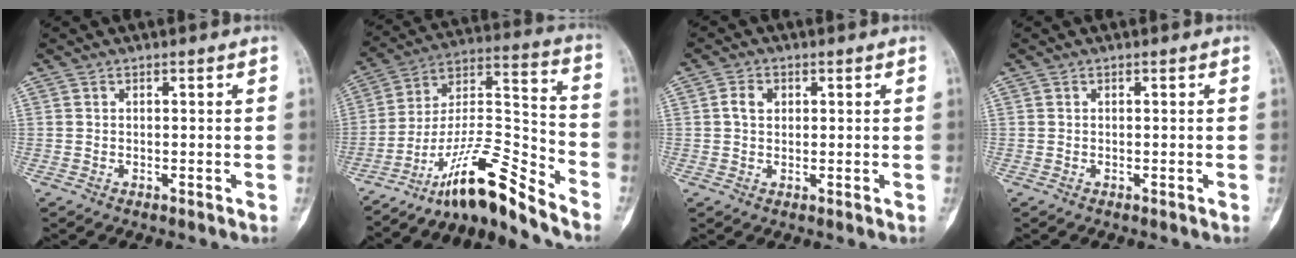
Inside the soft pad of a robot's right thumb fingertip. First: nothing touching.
{"total": 15.0, "force": [-12.4, 1.8, 8.2], "torque": [-0.148, 0.117, -0.222]}
{"total": 2.8, "force": [0.6, 2.1, 1.8], "torque": [-0.028, 0.005, 0.010]}
{"total": 0.0}